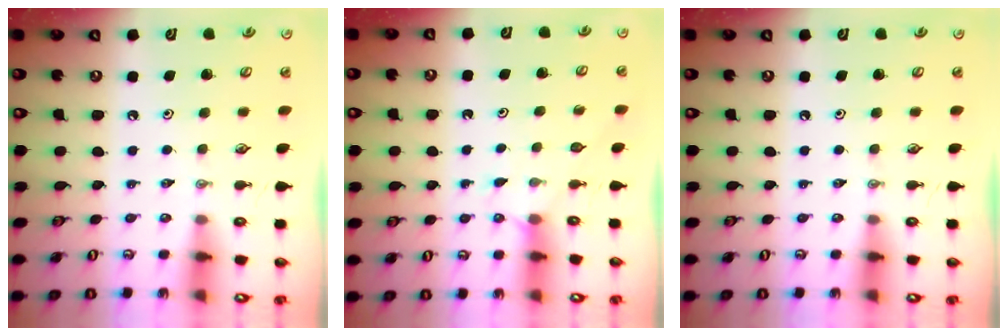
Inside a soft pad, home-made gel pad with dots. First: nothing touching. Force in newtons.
{"total": 3.0, "press": 2.9, "slide": 0.4}
{"total": 0.0}